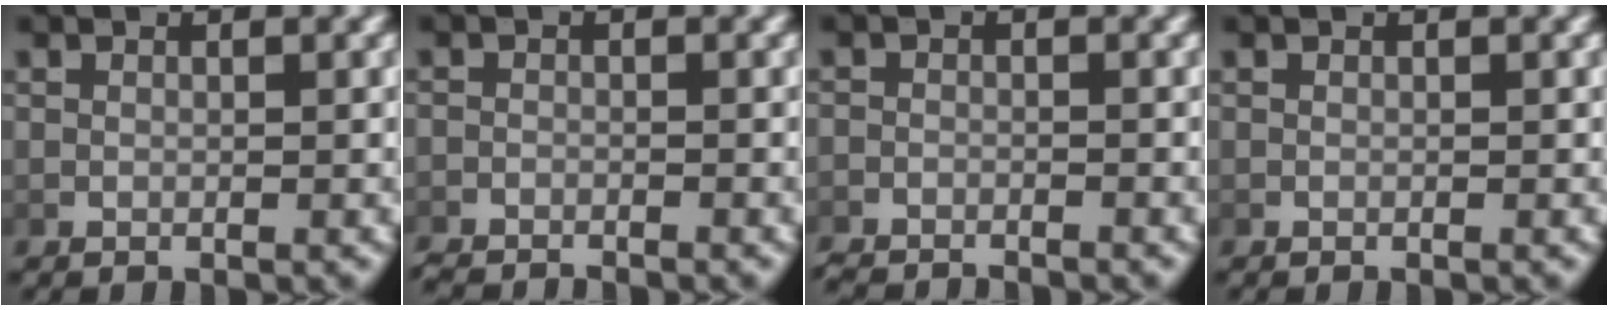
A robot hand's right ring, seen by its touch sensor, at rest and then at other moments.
{"total": 2.4, "force": [-2.3, 0.5, 0.1], "torque": [-0.002, -0.010, -0.038]}
{"total": 2.7, "force": [-2.7, 0.5, 0.1], "torque": [-0.002, -0.012, -0.043]}
{"total": 0.0}